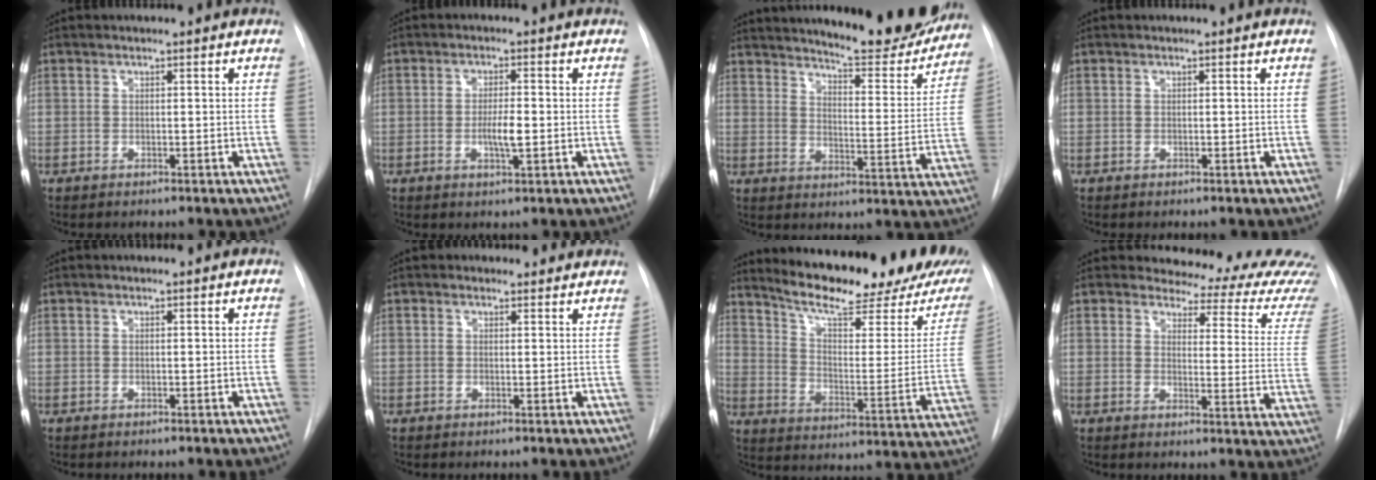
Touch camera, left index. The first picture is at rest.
{"total": 3.7, "force": [-1.5, 0.4, 3.3], "torque": [-0.060, -0.009, -0.023]}
{"total": 19.9, "force": [18.0, 2.9, 7.8], "torque": [-0.107, -0.064, 0.226]}
{"total": 0.0}
{"total": 0.0}
{"total": 1.4, "force": [1.0, 0.9, -0.3], "torque": [0.008, -0.003, -0.001]}
{"total": 22.1, "force": [18.7, 4.0, 11.0], "torque": [-0.158, -0.062, 0.243]}
{"total": 16.4, "force": [15.6, 4.0, 3.3], "torque": [-0.005, -0.103, 0.140]}